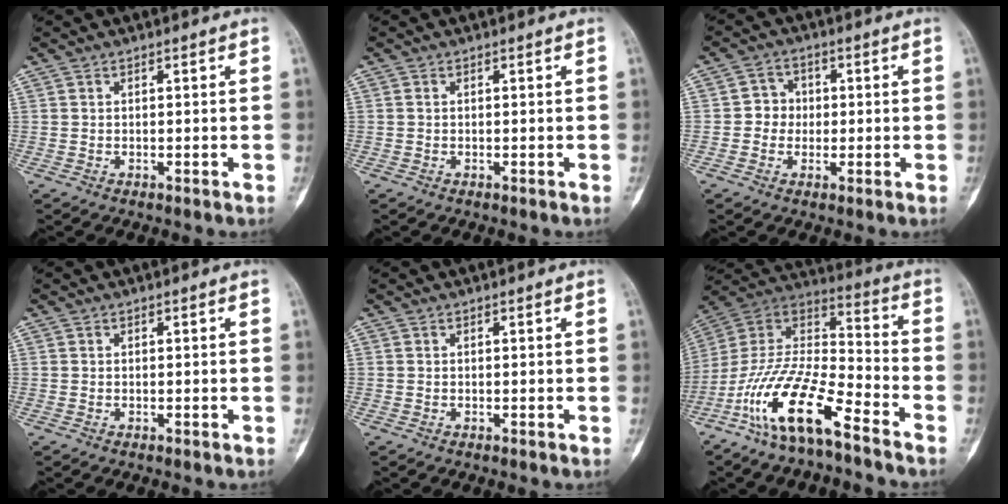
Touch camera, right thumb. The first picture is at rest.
{"total": 0.0}
{"total": 4.5, "force": [-0.1, 4.2, 1.6], "torque": [0.005, 0.011, -0.008]}
{"total": 0.0}
{"total": 0.0}
{"total": 18.0, "force": [-11.3, 5.2, 13.1], "torque": [-0.251, 0.072, -0.216]}